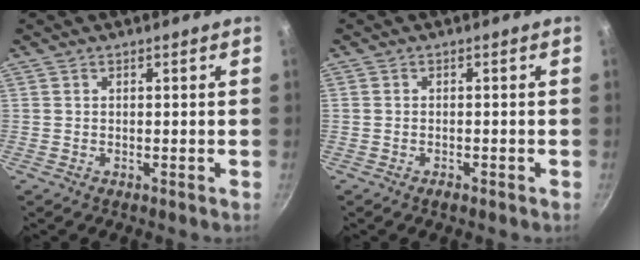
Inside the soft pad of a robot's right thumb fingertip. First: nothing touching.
{"total": 1.1, "force": [-0.8, 0.5, 0.7], "torque": [-0.015, 0.003, -0.015]}